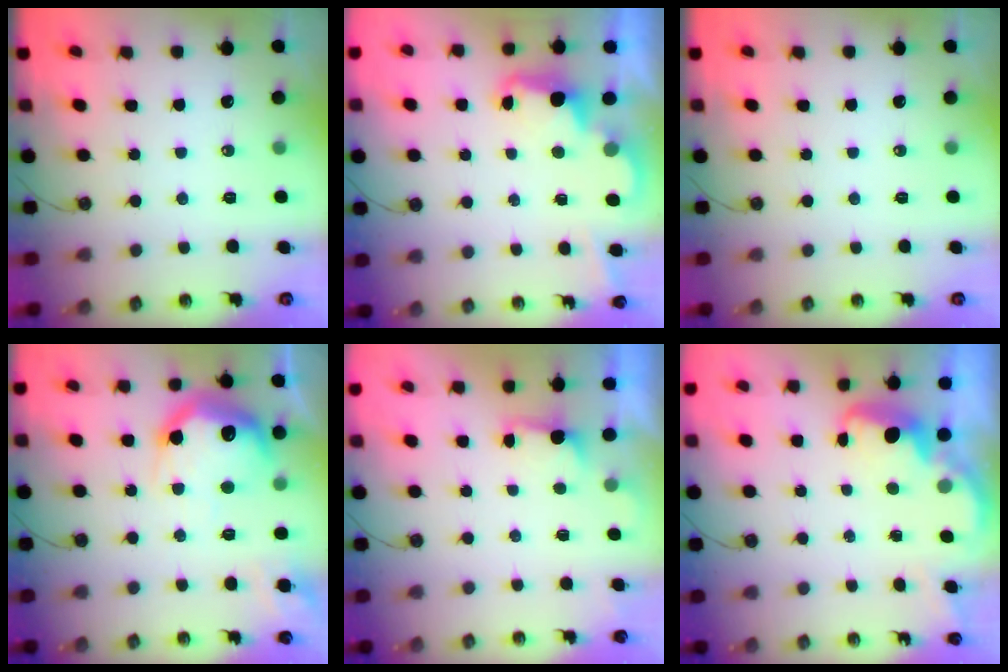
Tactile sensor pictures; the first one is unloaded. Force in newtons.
{"total": 2.5, "press": 2.5, "slide": 0.6}
{"total": 0.0}
{"total": 21.8, "press": 21.8, "slide": 1.5}
{"total": 2.0, "press": 1.8, "slide": 0.9}
{"total": 2.5, "press": 2.5, "slide": 0.4}